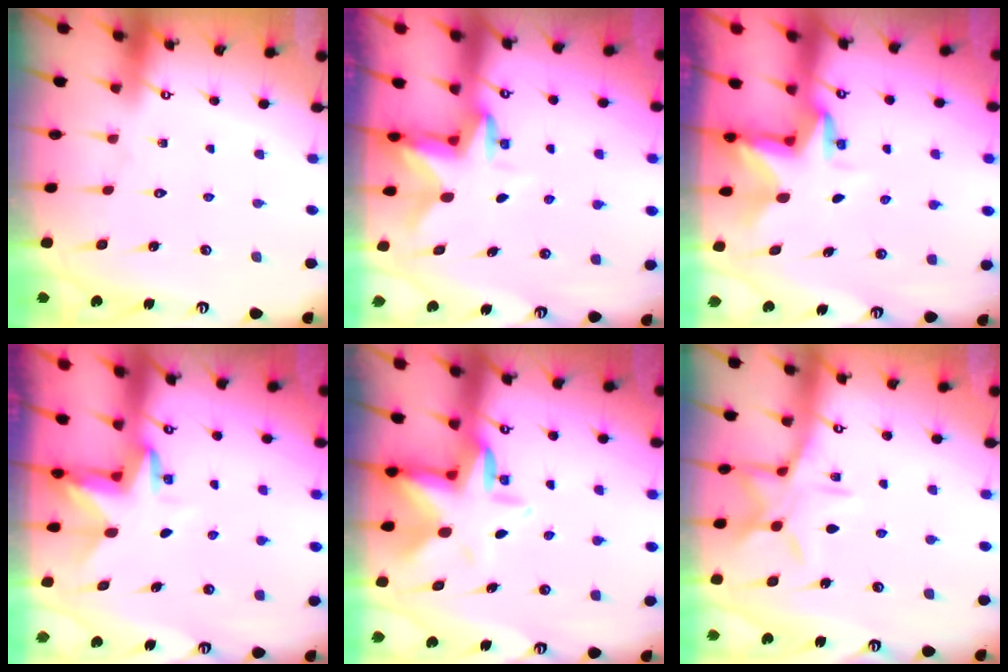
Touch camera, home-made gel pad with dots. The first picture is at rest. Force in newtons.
{"total": 2.6, "press": 2.6, "slide": 0.4}
{"total": 2.9, "press": 2.9, "slide": 0.1}
{"total": 3.3, "press": 3.3, "slide": 0.2}
{"total": 8.6, "press": 8.4, "slide": 1.5}
{"total": 11.8, "press": 11.8, "slide": 0.6}